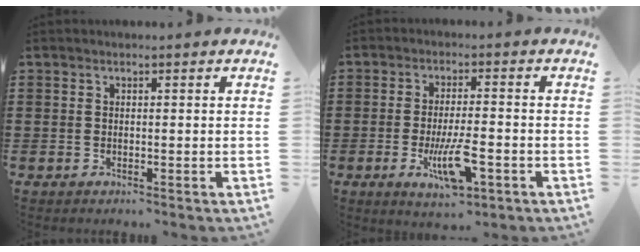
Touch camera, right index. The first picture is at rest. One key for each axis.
{"total": 8.2, "fx": -2.9, "fy": 2.4, "fz": 7.3, "tx": -0.142, "ty": -0.010, "tz": -0.049}